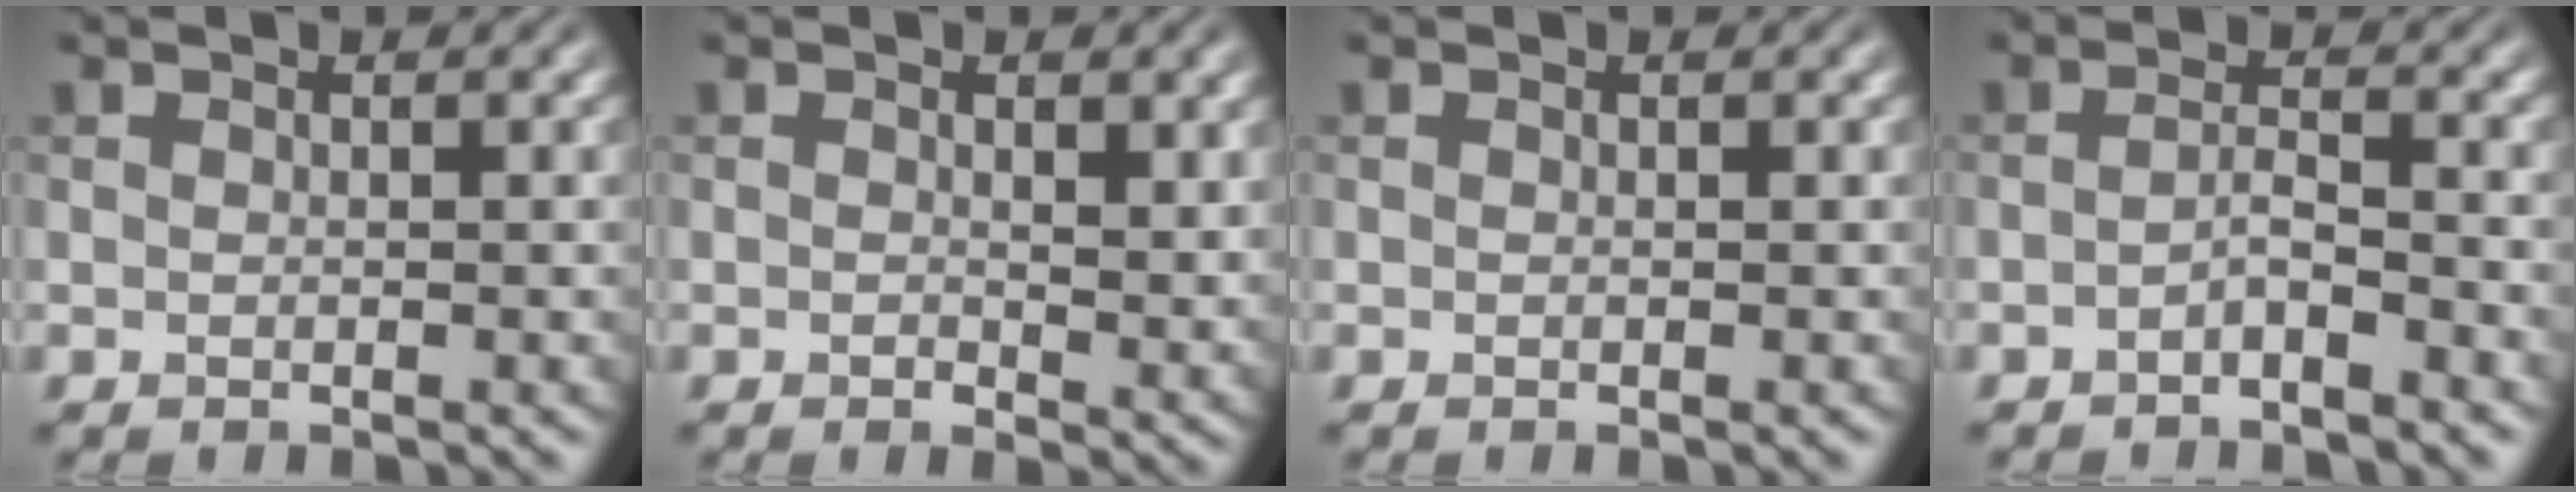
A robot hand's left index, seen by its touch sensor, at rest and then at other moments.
{"total": 2.8, "force": [0.5, 1.3, 2.4], "torque": [-0.031, -0.009, 0.009]}
{"total": 0.0}
{"total": 1.8, "force": [-1.1, 0.3, 1.3], "torque": [-0.025, 0.005, -0.027]}